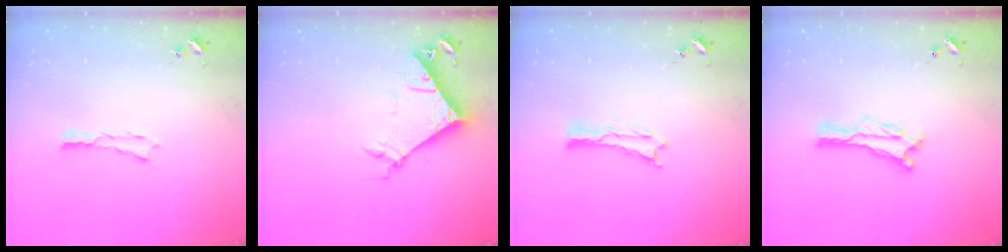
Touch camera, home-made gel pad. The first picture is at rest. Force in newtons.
{"total": 8.1, "press": 8.0, "slide": 0.7}
{"total": 0.0}
{"total": 0.0}